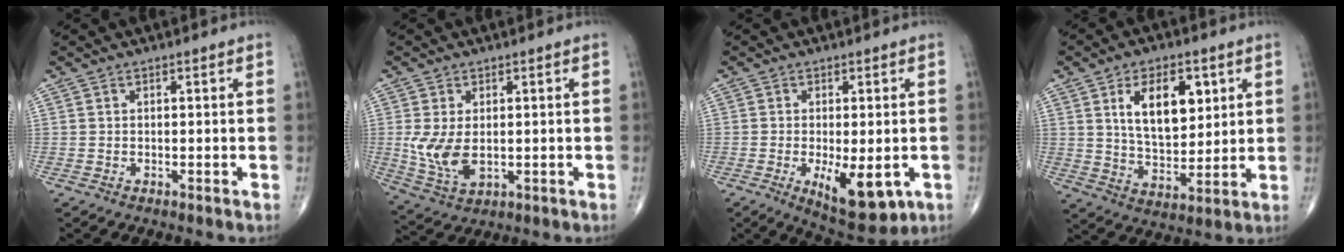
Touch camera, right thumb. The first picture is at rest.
{"total": 8.1, "force": [0.0, 4.7, 6.5], "torque": [-0.134, -0.011, 0.011]}
{"total": 10.2, "force": [-2.9, 4.2, 8.8], "torque": [-0.124, -0.016, -0.033]}
{"total": 13.4, "force": [4.6, 7.4, 10.2], "torque": [-0.133, -0.024, 0.089]}